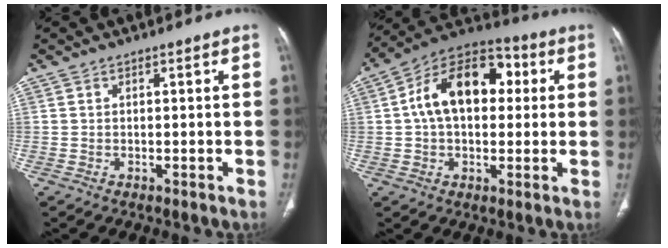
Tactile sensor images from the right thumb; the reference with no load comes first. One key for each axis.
{"total": 16.8, "fx": 2.8, "fy": 10.6, "fz": 12.7, "tx": -0.183, "ty": 0.033, "tz": 0.036}